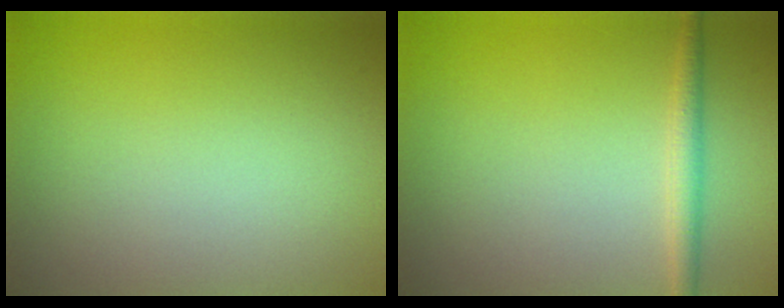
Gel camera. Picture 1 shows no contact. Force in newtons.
{"total": 1.8, "press": 1.8, "slide": 0.1}